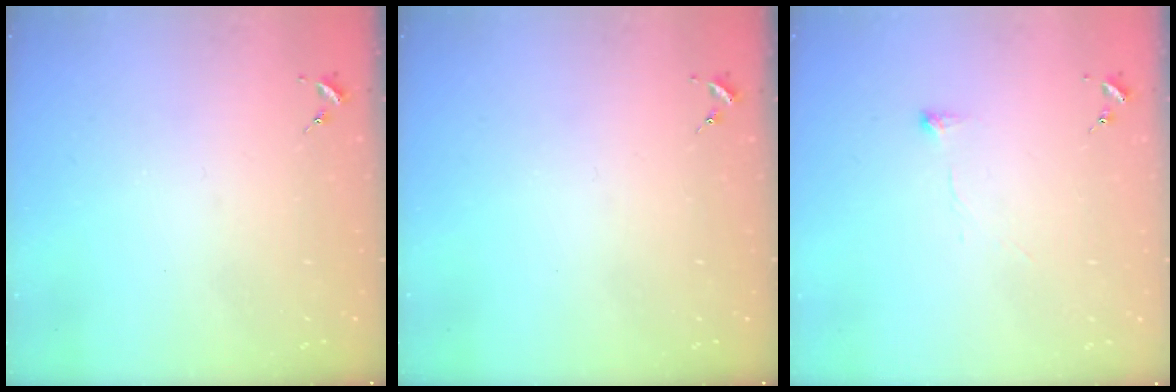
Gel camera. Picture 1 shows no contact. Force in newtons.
{"total": 0.0}
{"total": 6.5, "press": 6.4, "slide": 0.9}